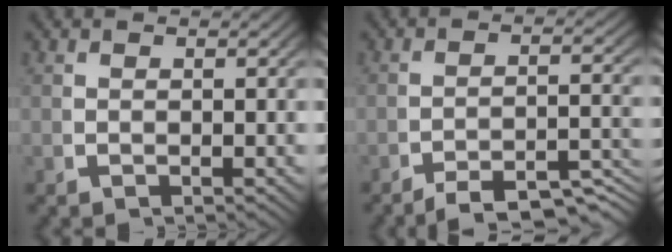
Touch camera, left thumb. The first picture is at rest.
{"total": 7.6, "force": [-6.3, 2.4, 3.5], "torque": [-0.048, -0.017, -0.093]}